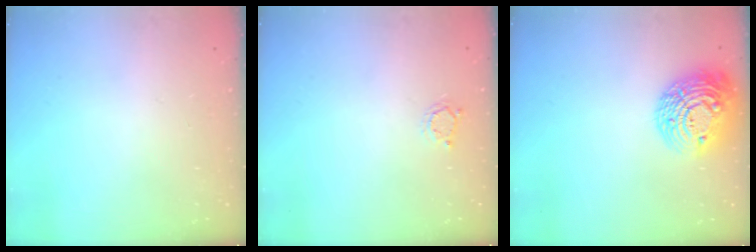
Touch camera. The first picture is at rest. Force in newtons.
{"total": 2.6, "press": 2.6, "slide": 0.3}
{"total": 15.9, "press": 15.9, "slide": 1.0}